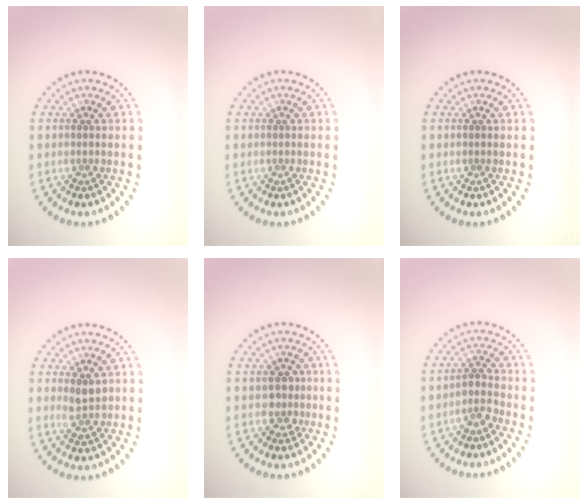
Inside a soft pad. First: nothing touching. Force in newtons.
{"total": 0.0}
{"total": 0.0}
{"total": 1.9, "press": 1.9, "slide": 0.4}
{"total": 1.6, "press": 1.2, "slide": 1.0}
{"total": 1.9, "press": 1.4, "slide": 1.3}